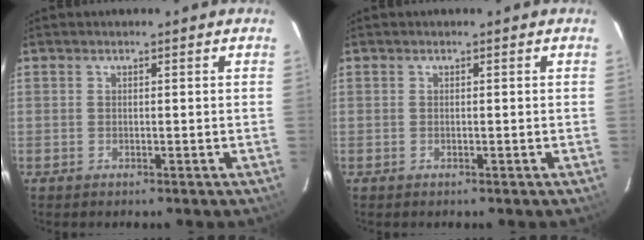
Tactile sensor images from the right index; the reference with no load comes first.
{"total": 0.0}